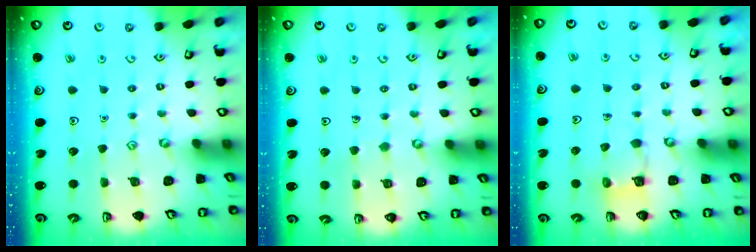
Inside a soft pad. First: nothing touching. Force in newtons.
{"total": 3.2, "press": 3.2, "slide": 0.2}
{"total": 4.1, "press": 4.1, "slide": 0.4}